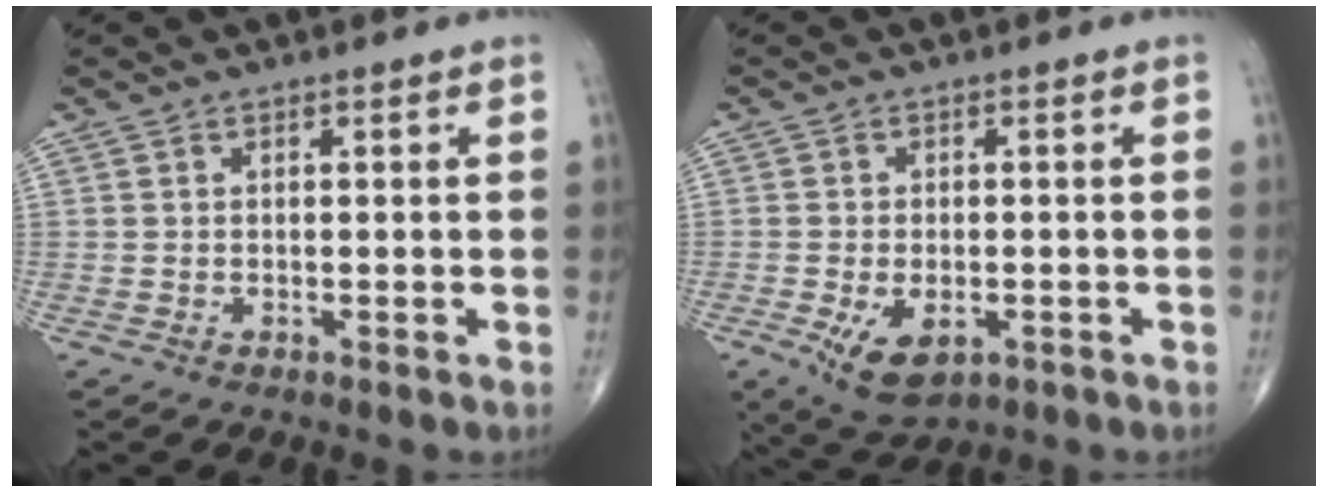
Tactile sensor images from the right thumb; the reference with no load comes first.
{"total": 7.2, "force": [-2.5, 4.0, 5.4], "torque": [-0.084, -0.002, -0.030]}